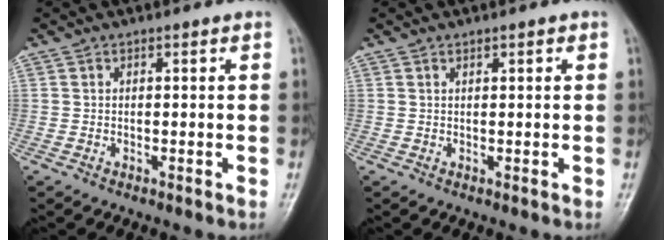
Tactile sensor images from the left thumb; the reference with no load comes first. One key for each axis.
{"total": 0.9, "fx": 0.5, "fy": 0.3, "fz": 0.7, "tx": -0.007, "ty": 0.000, "tz": 0.007}